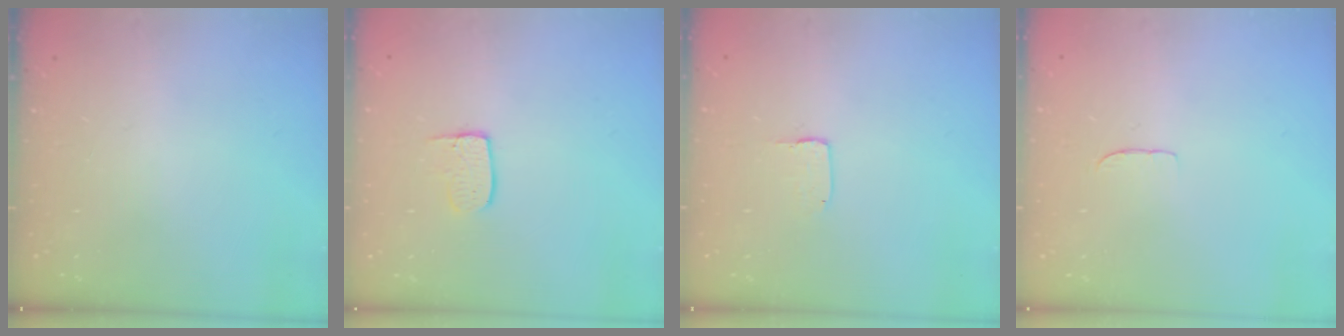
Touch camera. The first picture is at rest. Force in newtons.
{"total": 6.7, "press": 6.7, "slide": 0.4}
{"total": 2.0, "press": 2.0, "slide": 0.1}
{"total": 3.2, "press": 3.2, "slide": 0.3}